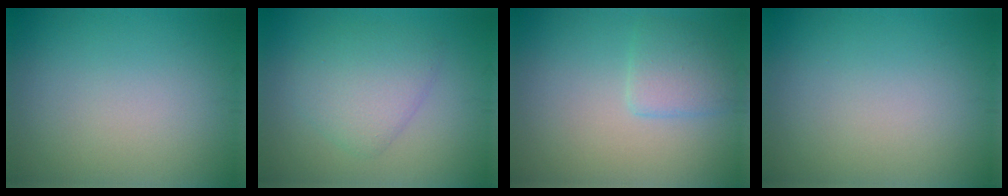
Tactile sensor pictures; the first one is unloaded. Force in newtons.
{"total": 3.9, "press": 3.9, "slide": 0.2}
{"total": 2.6, "press": 2.6, "slide": 0.1}
{"total": 0.0}